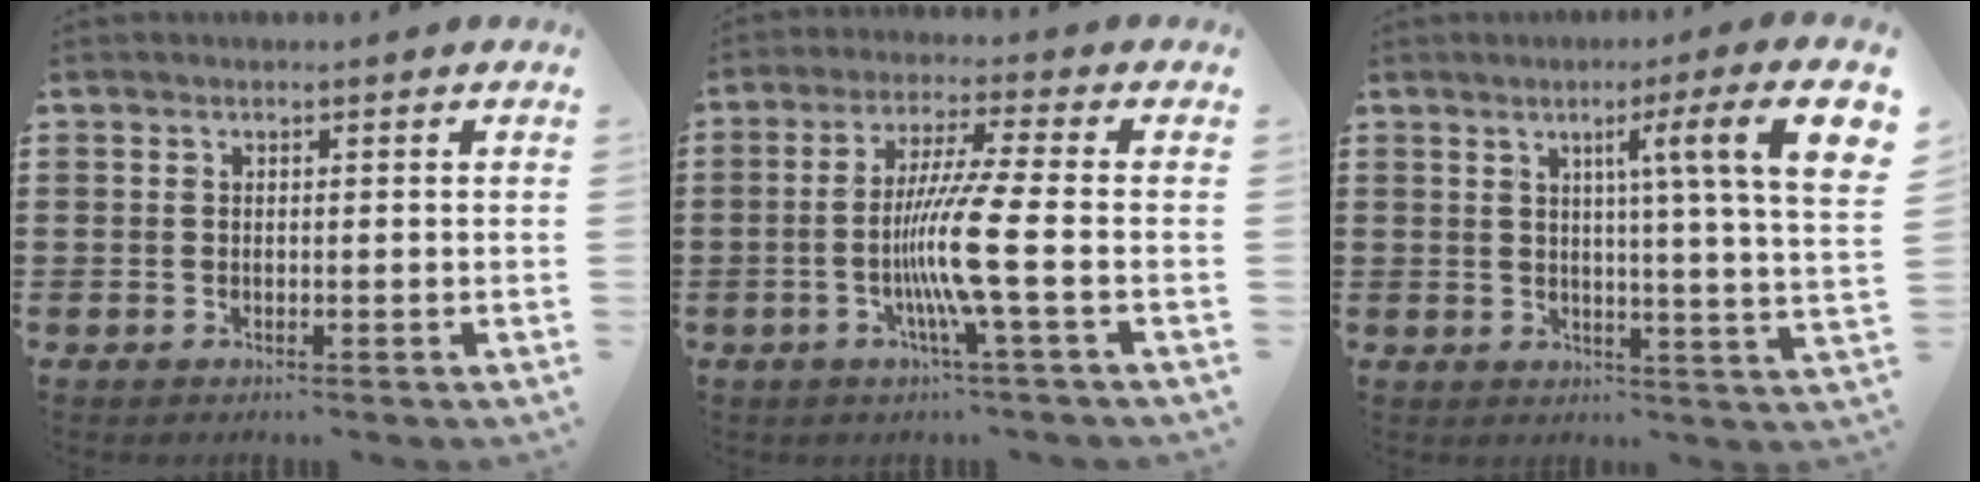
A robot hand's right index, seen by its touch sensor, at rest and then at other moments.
{"total": 9.3, "force": [-2.2, -0.8, 9.0], "torque": [-0.176, -0.018, -0.049]}
{"total": 9.7, "force": [3.9, -0.7, 8.8], "torque": [-0.144, -0.020, 0.052]}